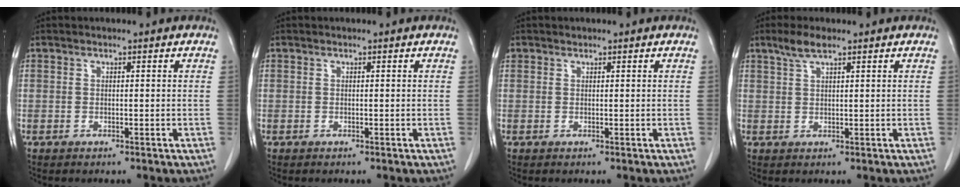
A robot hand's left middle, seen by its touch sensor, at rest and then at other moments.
{"total": 0.0}
{"total": 0.7, "force": [0.6, 0.4, 0.0], "torque": [-0.001, 0.009, 0.010]}
{"total": 3.0, "force": [2.2, 0.5, 2.0], "torque": [-0.047, 0.008, 0.045]}